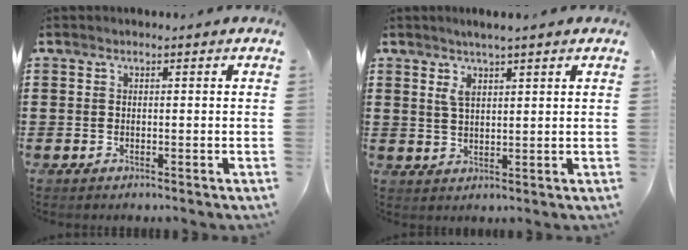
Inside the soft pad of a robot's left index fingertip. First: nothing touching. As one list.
[{"total": 3.2, "force": [1.9, 0.8, 2.5], "torque": [-0.052, 0.005, 0.033]}]